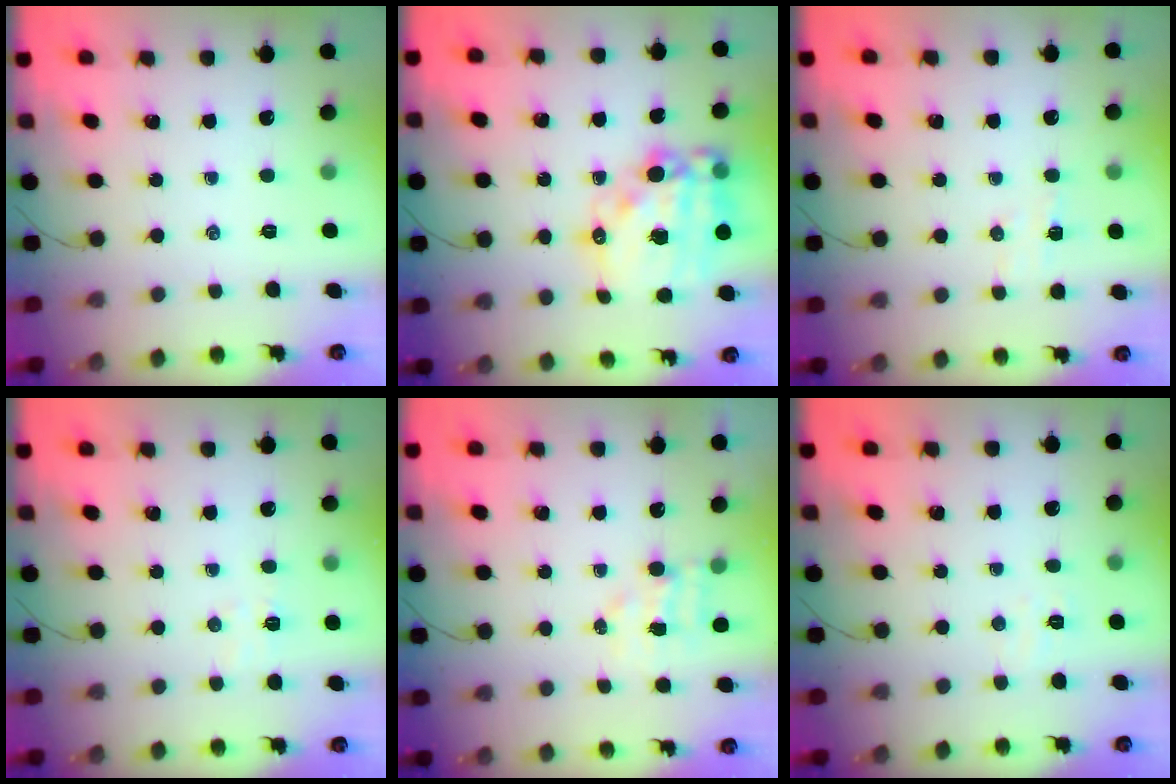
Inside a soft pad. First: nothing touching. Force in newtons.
{"total": 19.4, "press": 19.0, "slide": 3.9}
{"total": 4.5, "press": 4.4, "slide": 1.1}
{"total": 3.7, "press": 3.6, "slide": 0.9}
{"total": 3.9, "press": 3.8, "slide": 0.6}
{"total": 3.0, "press": 3.0, "slide": 0.8}